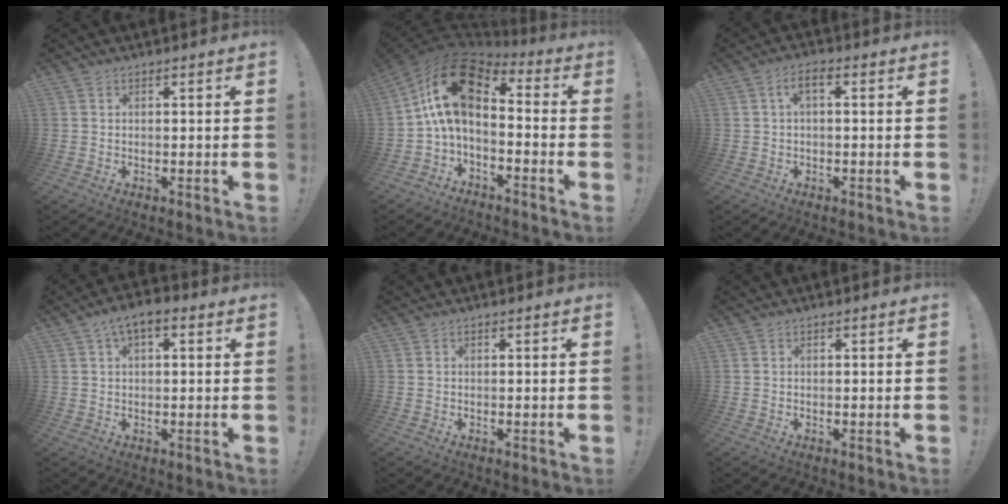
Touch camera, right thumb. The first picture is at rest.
{"total": 14.8, "force": [3.1, 8.7, 11.5], "torque": [-0.204, -0.011, 0.058]}
{"total": 3.6, "force": [0.4, 1.1, 3.4], "torque": [-0.064, 0.002, 0.006]}
{"total": 5.3, "force": [2.1, 2.6, 4.1], "torque": [-0.067, 0.002, 0.038]}
{"total": 0.0}
{"total": 0.0}